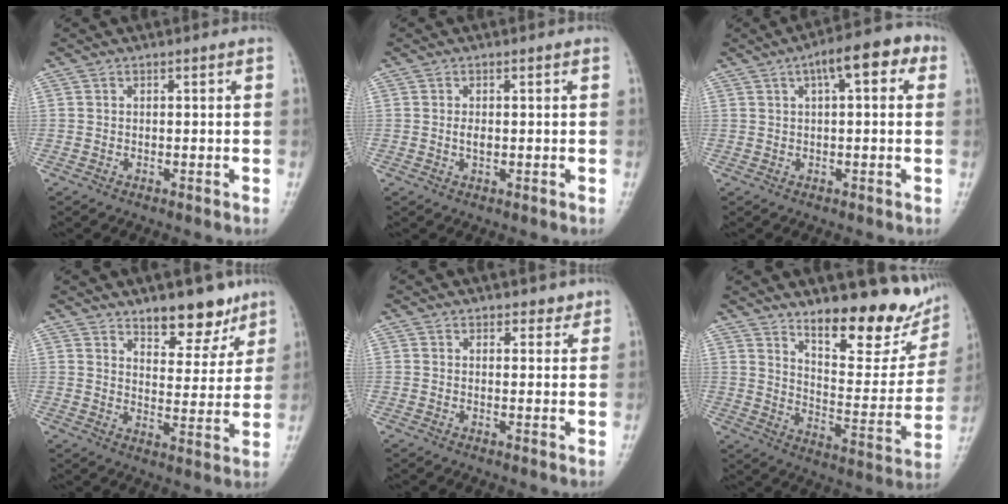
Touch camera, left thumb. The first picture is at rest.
{"total": 1.4, "force": [-0.1, 0.7, 1.2], "torque": [-0.016, 0.000, -0.003]}
{"total": 9.5, "force": [3.5, 3.6, 8.1], "torque": [-0.101, 0.024, 0.041]}
{"total": 9.8, "force": [7.2, 4.3, 5.0], "torque": [-0.035, -0.050, 0.111]}
{"total": 2.5, "force": [2.0, 1.4, 0.7], "torque": [0.014, -0.011, 0.023]}
{"total": 18.4, "force": [13.0, 6.4, 11.3], "torque": [-0.104, -0.091, 0.196]}